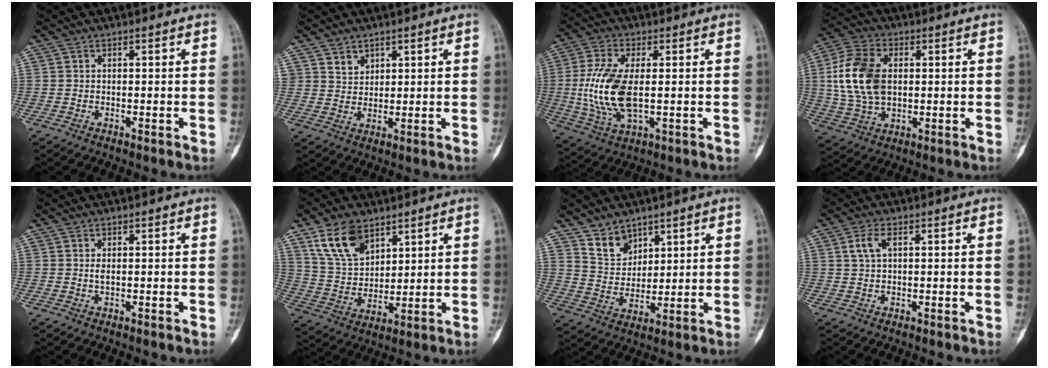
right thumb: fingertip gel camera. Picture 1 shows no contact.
{"total": 3.3, "force": [2.2, 2.3, 0.8], "torque": [0.005, -0.018, 0.044]}
{"total": 13.6, "force": [-0.1, 6.4, 12.0], "torque": [-0.260, -0.008, 0.006]}
{"total": 14.7, "force": [1.7, 9.5, 11.1], "torque": [-0.219, 0.005, 0.034]}
{"total": 1.9, "force": [0.4, 0.5, 1.8], "torque": [-0.042, -0.004, 0.013]}
{"total": 11.9, "force": [7.3, 6.8, 6.5], "torque": [-0.104, -0.030, 0.152]}
{"total": 6.9, "force": [5.1, 4.2, 1.9], "torque": [-0.012, -0.038, 0.109]}
{"total": 3.4, "force": [1.2, 1.7, 2.7], "torque": [-0.062, 0.006, 0.026]}